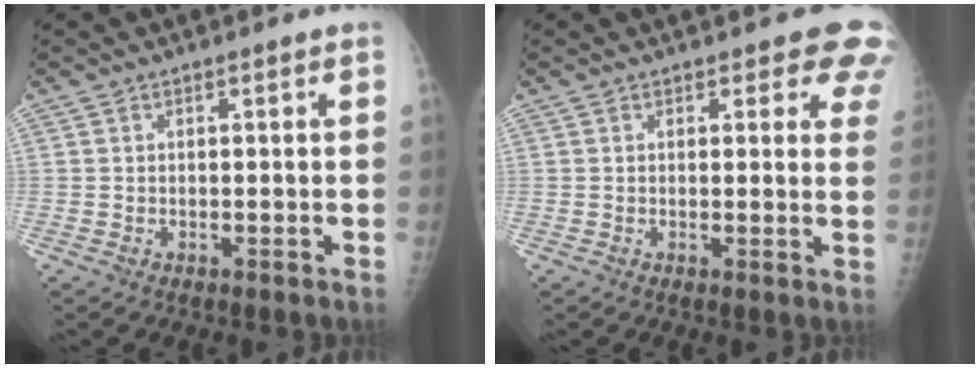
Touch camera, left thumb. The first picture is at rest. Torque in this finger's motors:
{"motor_torque": [1.15, 1.04, 0.72, -0.56, 0.15]}